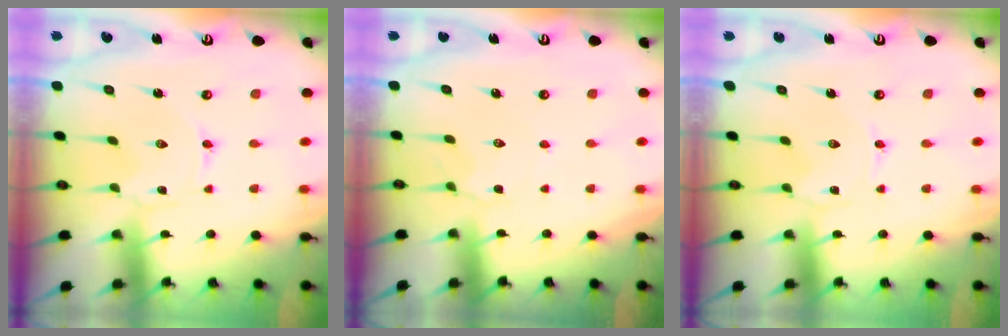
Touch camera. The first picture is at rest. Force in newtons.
{"total": 5.3, "press": 5.2, "slide": 0.7}
{"total": 0.0}